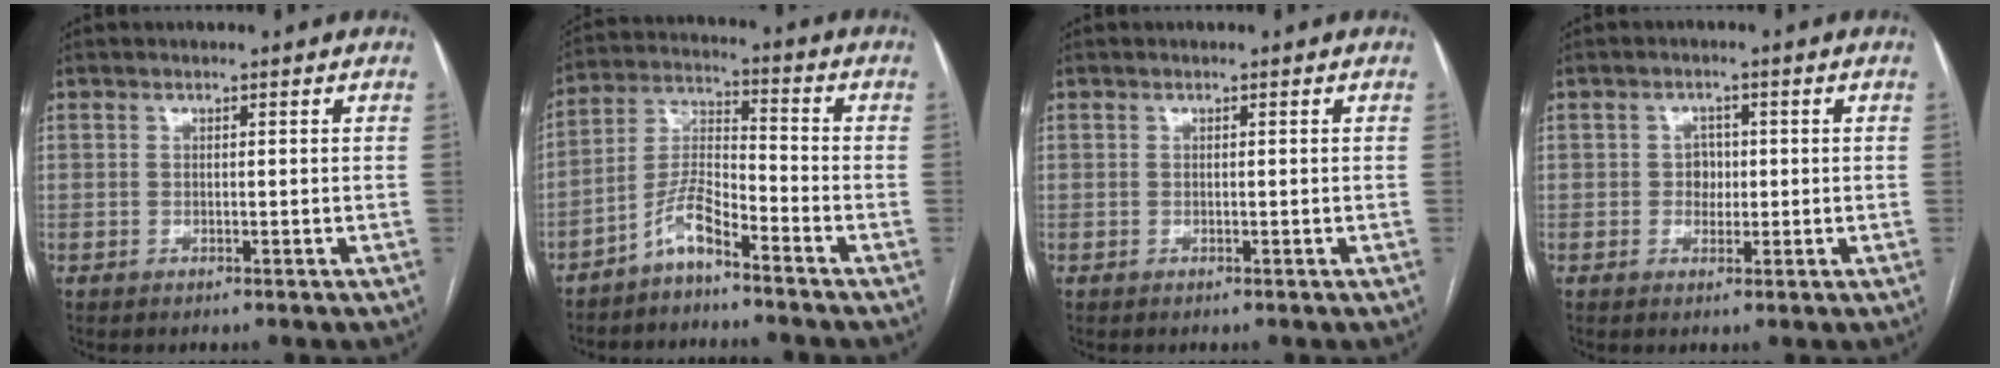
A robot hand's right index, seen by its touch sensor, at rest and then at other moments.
{"total": 6.4, "force": [-4.8, 1.4, 4.0], "torque": [-0.093, 0.007, -0.098]}
{"total": 0.0}
{"total": 2.5, "force": [0.0, 2.1, 1.3], "torque": [-0.014, 0.004, -0.001]}